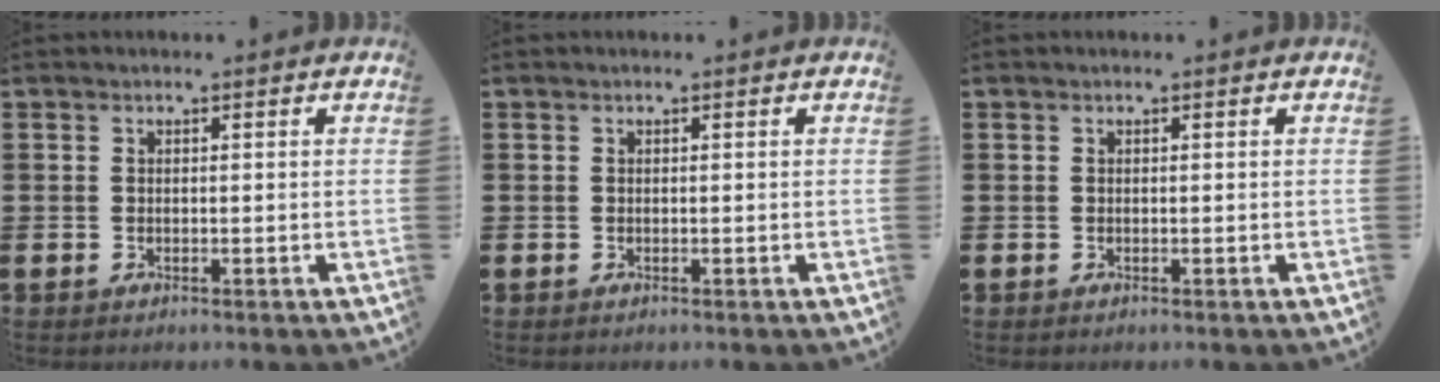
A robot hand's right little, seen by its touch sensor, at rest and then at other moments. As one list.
[{"total": 0.0}, {"total": 0.0}]